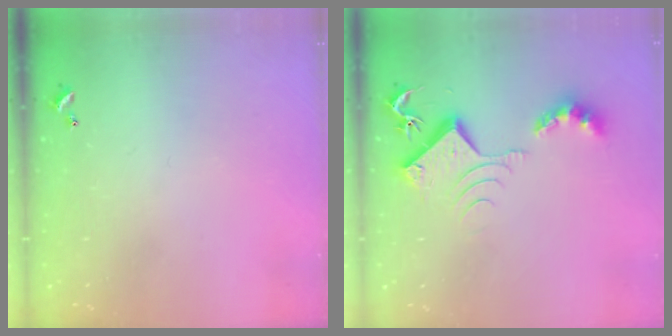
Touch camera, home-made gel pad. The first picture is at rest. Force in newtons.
{"total": 10.4, "press": 10.3, "slide": 0.5}